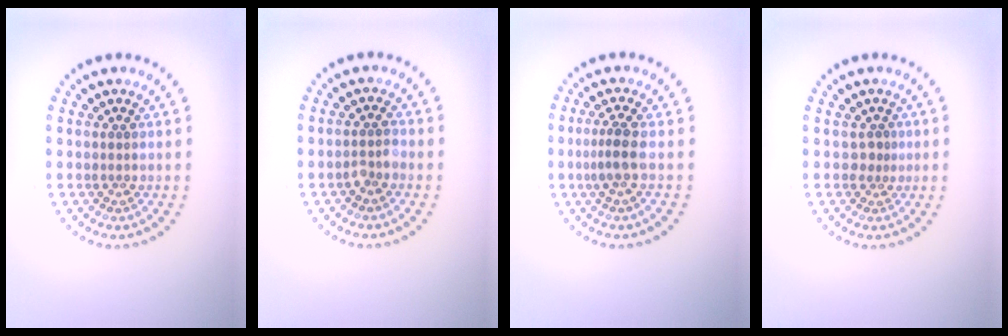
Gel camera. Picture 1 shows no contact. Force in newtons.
{"total": 1.2, "press": 1.1, "slide": 0.4}
{"total": 2.2, "press": 1.6, "slide": 1.5}
{"total": 0.8, "press": 0.5, "slide": 0.6}